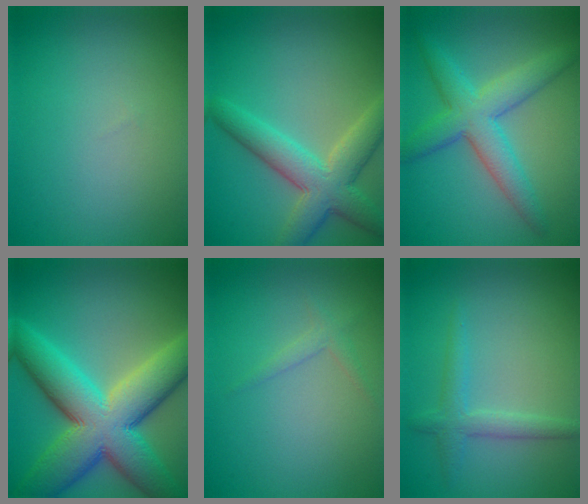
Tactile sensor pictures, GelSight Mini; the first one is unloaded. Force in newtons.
{"total": 6.2, "press": 6.2, "slide": 0.4}
{"total": 5.7, "press": 5.7, "slide": 0.2}
{"total": 13.2, "press": 13.2, "slide": 0.4}
{"total": 1.1, "press": 1.1, "slide": 0.1}
{"total": 2.2, "press": 2.2, "slide": 0.1}